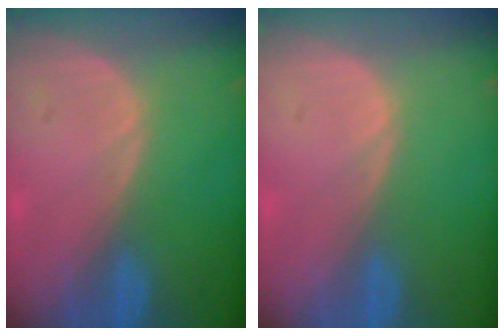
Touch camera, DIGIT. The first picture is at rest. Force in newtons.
{"total": 0.0}